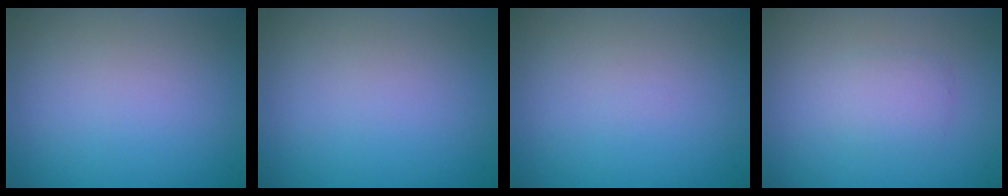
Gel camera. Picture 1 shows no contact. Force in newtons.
{"total": 0.0}
{"total": 0.0}
{"total": 1.6, "press": 1.6, "slide": 0.0}